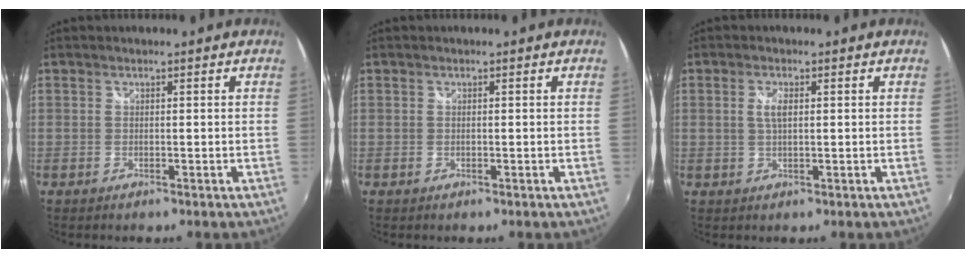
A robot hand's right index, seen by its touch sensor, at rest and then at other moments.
{"total": 0.0}
{"total": 2.5, "force": [0.5, 1.0, 2.3], "torque": [-0.044, 0.001, 0.007]}